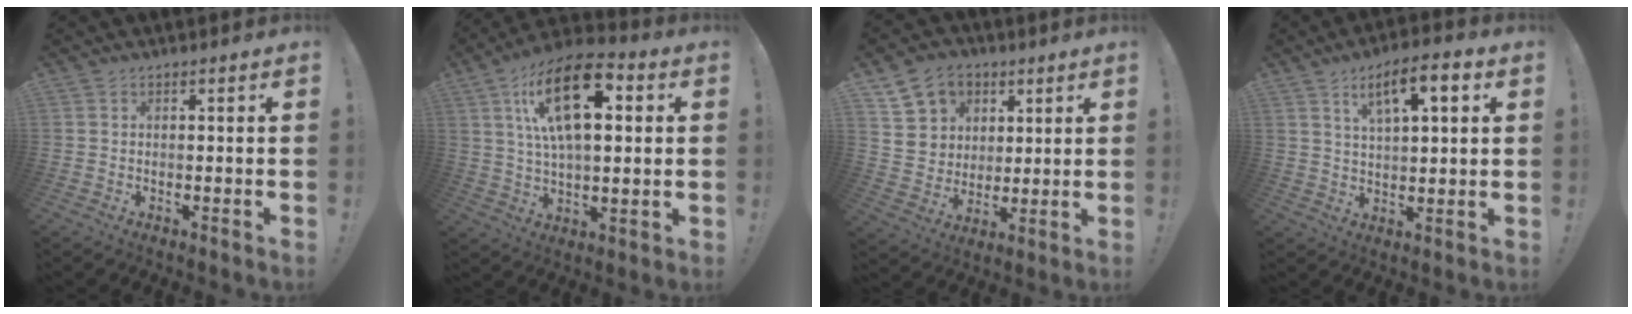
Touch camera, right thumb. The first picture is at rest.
{"total": 20.6, "force": [6.3, 9.7, 17.1], "torque": [-0.302, -0.014, 0.098]}
{"total": 11.8, "force": [5.6, 9.9, 3.2], "torque": [-0.047, -0.027, 0.115]}
{"total": 10.1, "force": [4.6, 3.3, 8.4], "torque": [-0.124, -0.013, 0.073]}